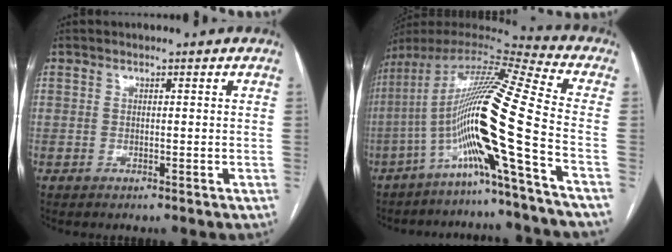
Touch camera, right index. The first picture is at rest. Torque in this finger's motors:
{"motor_torque": [2.14, 0.00, 1.05, 0.21]}